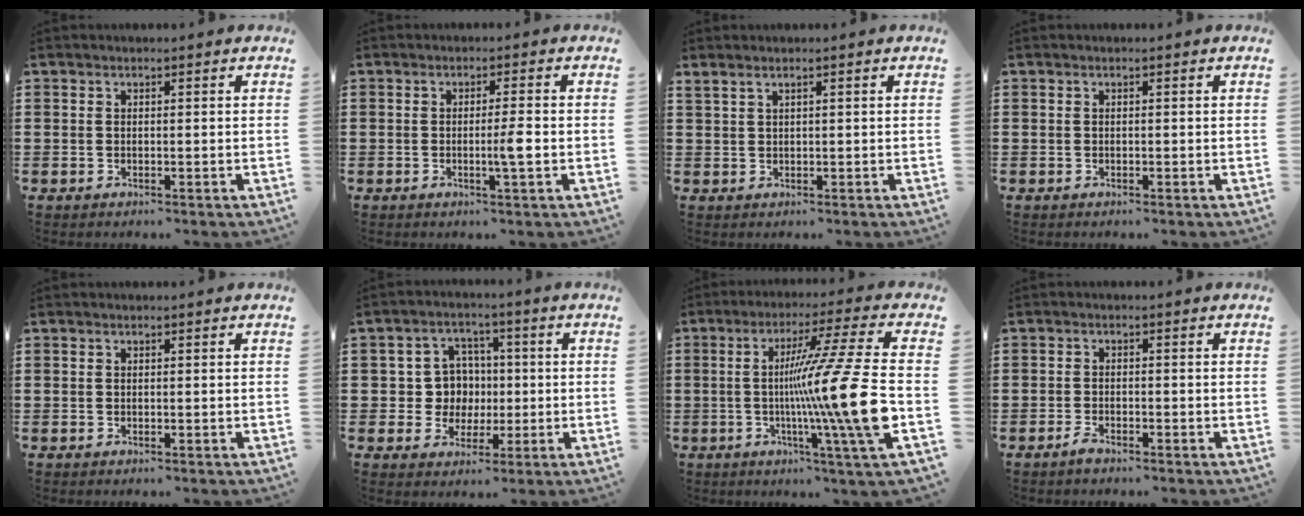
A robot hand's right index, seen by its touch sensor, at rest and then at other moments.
{"total": 3.5, "force": [-0.7, -0.2, 3.4], "torque": [-0.057, -0.007, -0.015]}
{"total": 0.9, "force": [0.6, 0.1, 0.6], "torque": [-0.014, 0.000, 0.011]}
{"total": 0.0}
{"total": 0.0}
{"total": 6.4, "force": [0.1, 6.0, 2.2], "torque": [-0.059, 0.016, 0.001]}
{"total": 17.1, "force": [-1.8, -1.0, 17.0], "torque": [-0.275, -0.020, -0.045]}
{"total": 1.5, "force": [-1.4, 0.2, 0.6], "torque": [-0.014, -0.003, -0.025]}